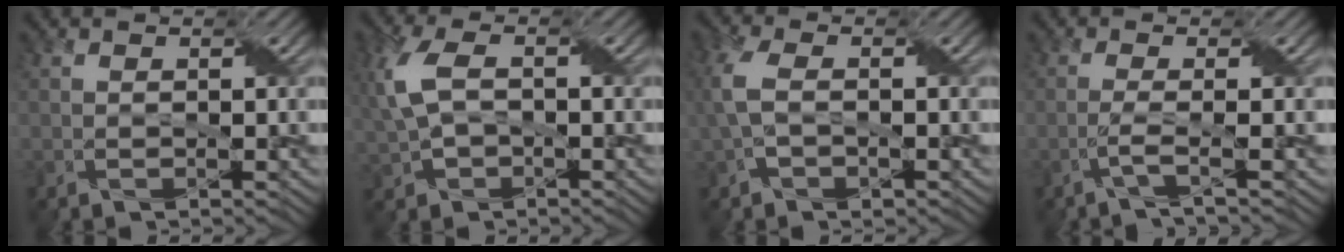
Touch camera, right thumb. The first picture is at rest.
{"total": 6.6, "force": [0.3, 4.2, 5.1], "torque": [-0.143, 0.007, 0.002]}
{"total": 5.1, "force": [0.1, 3.2, 4.0], "torque": [-0.112, 0.002, 0.001]}
{"total": 2.2, "force": [-1.0, 0.2, 2.0], "torque": [-0.035, 0.006, -0.040]}